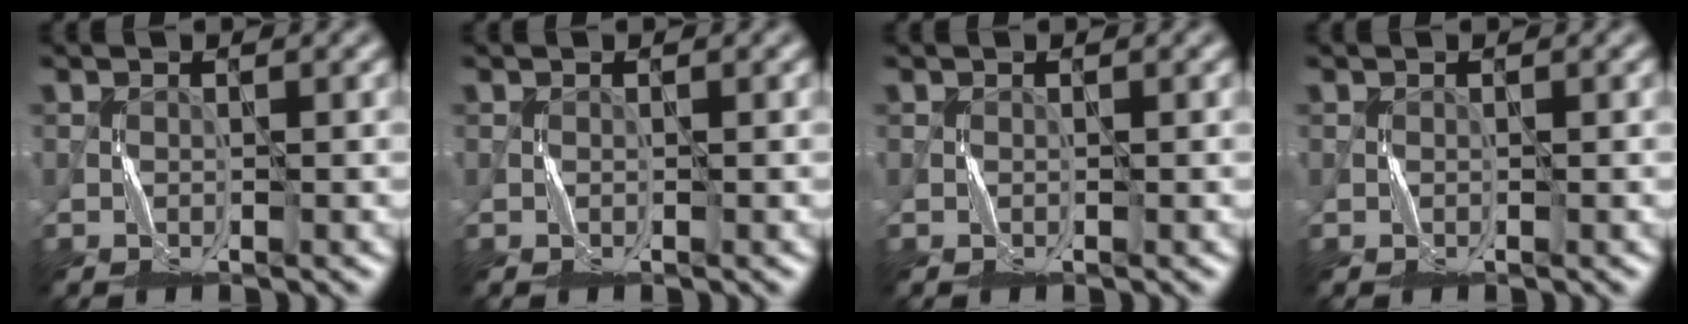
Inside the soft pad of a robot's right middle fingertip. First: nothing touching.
{"total": 0.0}
{"total": 0.0}
{"total": 0.0}